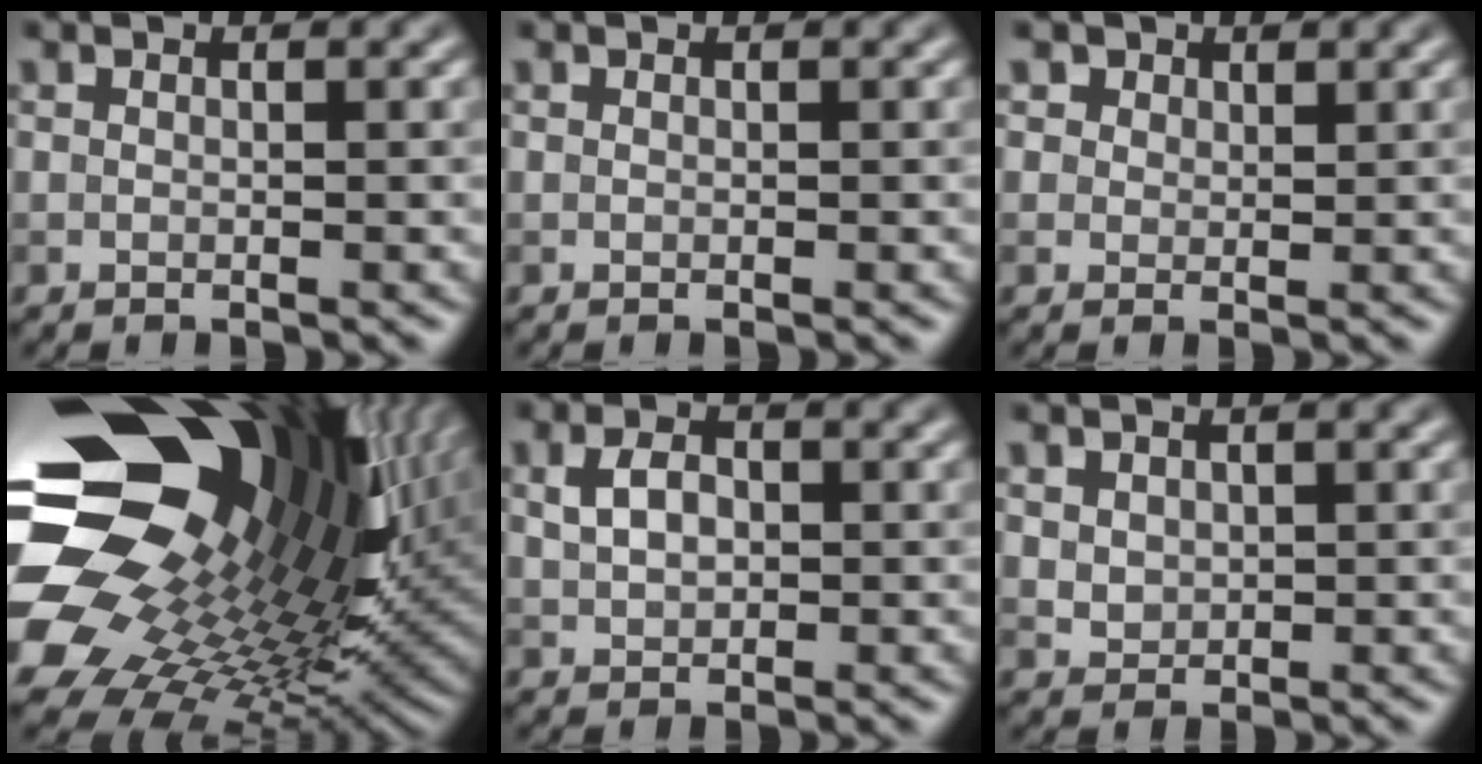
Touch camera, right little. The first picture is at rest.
{"total": 0.0}
{"total": 2.5, "force": [1.6, 1.7, 0.8], "torque": [-0.021, -0.004, 0.021]}
{"total": 19.5, "force": [5.5, 13.0, 13.4], "torque": [-0.261, -0.043, 0.127]}
{"total": 2.3, "force": [0.4, 1.6, 1.6], "torque": [-0.036, 0.003, 0.009]}
{"total": 1.3, "force": [0.6, 1.1, 0.5], "torque": [-0.009, -0.004, 0.018]}